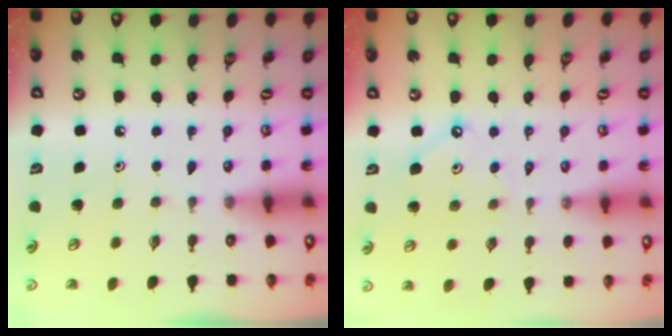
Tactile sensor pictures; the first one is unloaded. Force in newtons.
{"total": 3.5, "press": 3.5, "slide": 0.1}